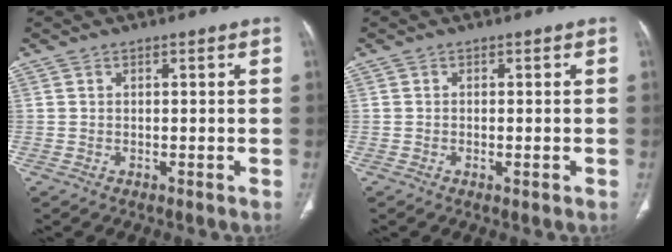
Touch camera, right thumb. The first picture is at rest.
{"total": 1.0, "force": [-0.4, 0.3, 0.9], "torque": [-0.016, -0.002, -0.004]}